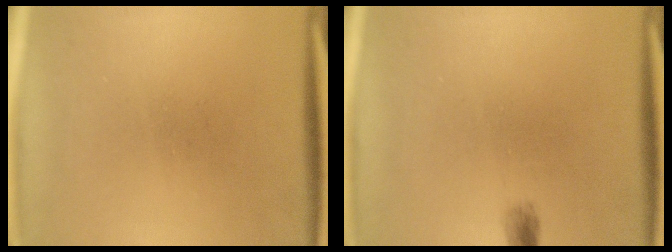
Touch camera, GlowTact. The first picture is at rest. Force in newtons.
{"total": 1.4}